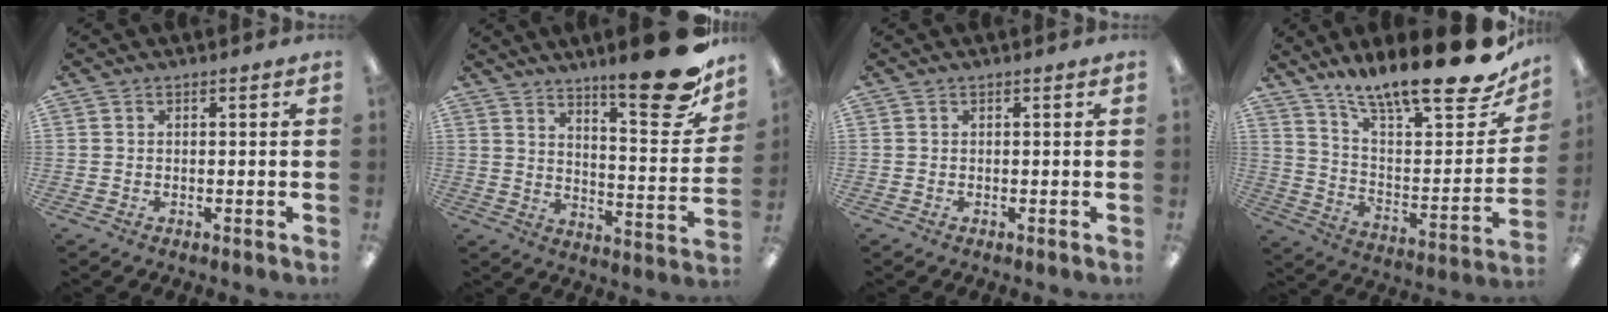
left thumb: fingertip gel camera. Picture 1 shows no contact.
{"total": 18.0, "force": [12.8, 4.6, 11.8], "torque": [-0.154, -0.096, 0.202]}
{"total": 0.0}
{"total": 20.2, "force": [16.0, 3.6, 11.8], "torque": [-0.174, -0.124, 0.259]}